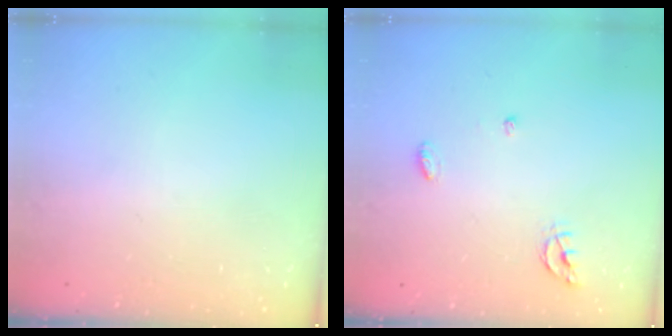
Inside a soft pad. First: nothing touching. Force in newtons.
{"total": 5.0, "press": 5.0, "slide": 0.5}